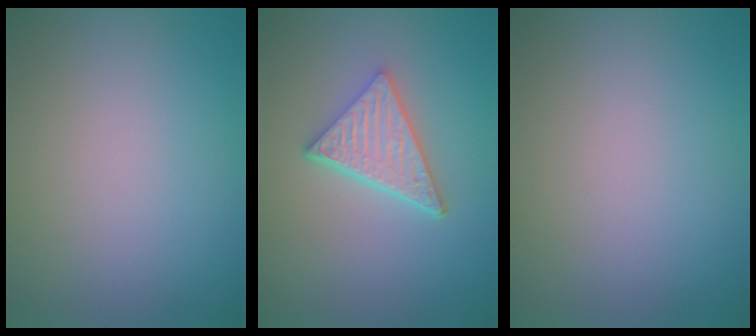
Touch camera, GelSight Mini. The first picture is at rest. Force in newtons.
{"total": 4.9, "press": 3.7, "slide": 3.3}
{"total": 0.0}